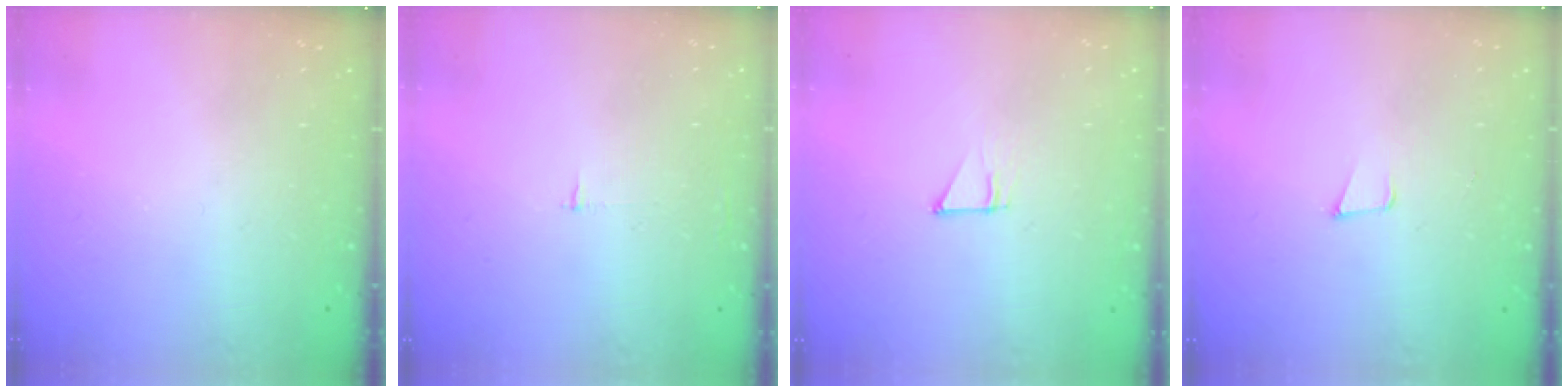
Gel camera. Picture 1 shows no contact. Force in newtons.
{"total": 2.5, "press": 2.5, "slide": 0.2}
{"total": 4.9, "press": 4.9, "slide": 0.3}
{"total": 3.6, "press": 2.4, "slide": 2.6}